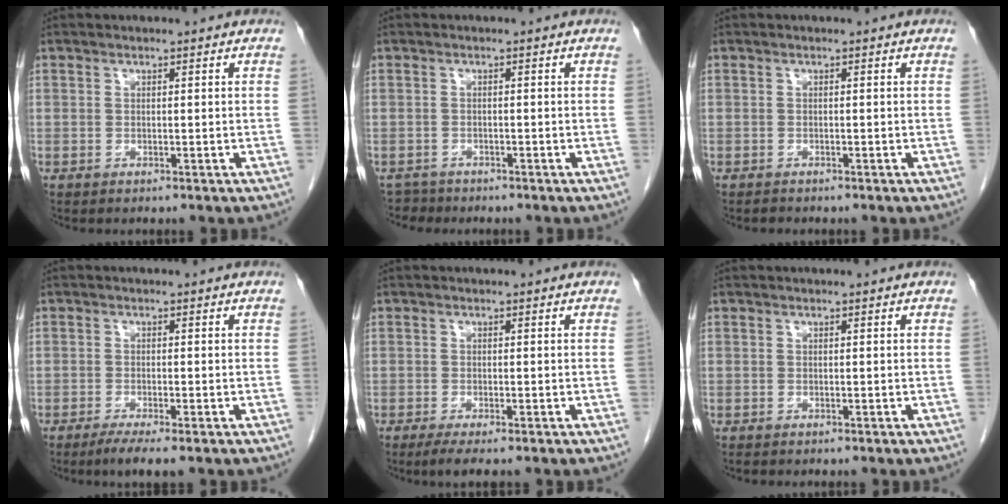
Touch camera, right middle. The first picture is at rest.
{"total": 1.8, "force": [-1.5, 0.6, -0.7], "torque": [0.012, -0.001, -0.027]}
{"total": 0.5, "force": [-0.5, 0.1, 0.0], "torque": [-0.012, -0.003, -0.010]}
{"total": 3.7, "force": [-2.5, 0.3, 2.7], "torque": [-0.050, -0.012, -0.043]}
{"total": 3.1, "force": [-2.1, 0.4, 2.2], "torque": [-0.040, -0.011, -0.035]}
{"total": 0.0}